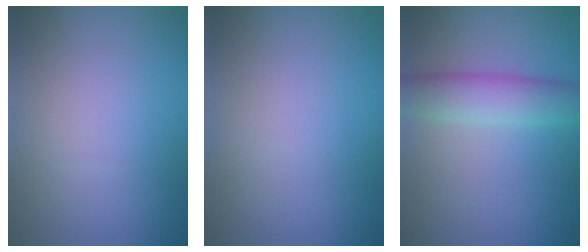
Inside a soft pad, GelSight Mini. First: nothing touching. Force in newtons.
{"total": 0.0}
{"total": 4.1, "press": 4.1, "slide": 0.1}